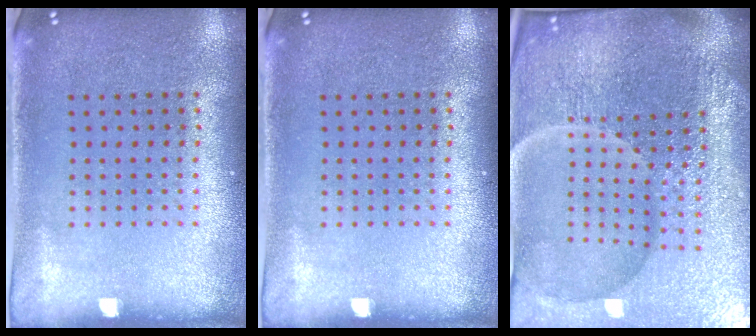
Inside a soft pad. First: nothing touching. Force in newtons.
{"total": 0.0}
{"total": 7.3, "press": 6.4, "slide": 3.5}